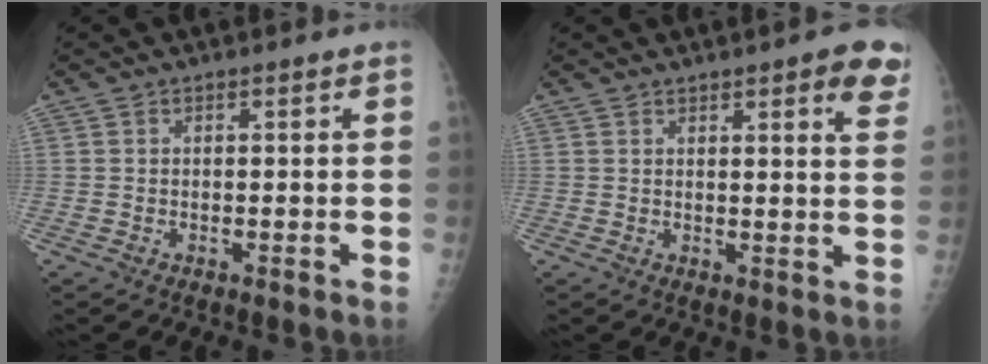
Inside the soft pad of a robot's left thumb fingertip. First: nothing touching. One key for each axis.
{"total": 7.2, "fx": 4.2, "fy": 1.6, "fz": 5.6, "tx": -0.050, "ty": -0.015, "tz": 0.045}